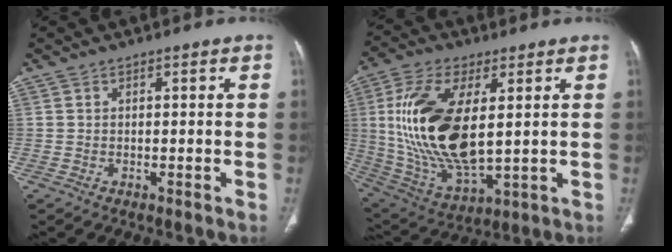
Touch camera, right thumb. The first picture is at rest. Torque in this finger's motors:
{"motor_torque": [1.58, 3.43, 2.05, -0.04, 0.68]}